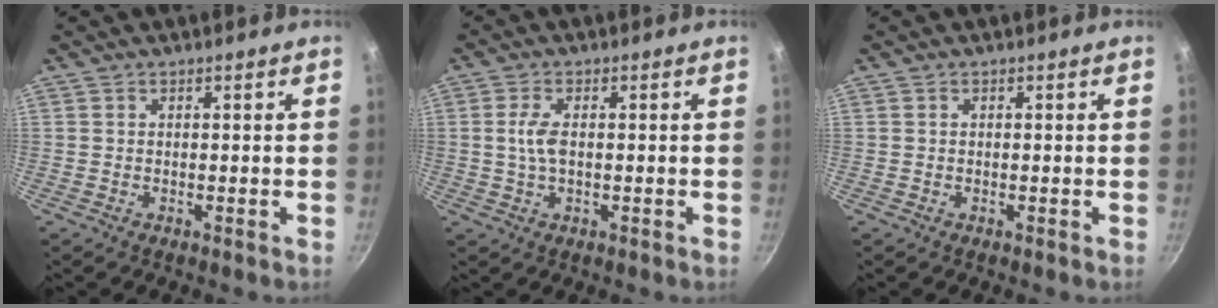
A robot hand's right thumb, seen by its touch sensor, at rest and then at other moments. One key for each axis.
{"total": 4.1, "fx": 0.2, "fy": 2.0, "fz": 3.6, "tx": -0.075, "ty": 0.005, "tz": 0.001}
{"total": 0.0}